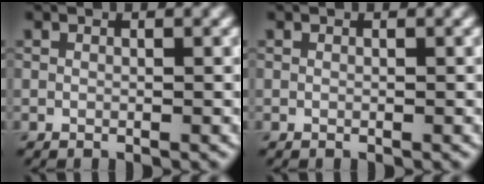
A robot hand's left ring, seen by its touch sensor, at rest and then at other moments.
{"total": 0.0}